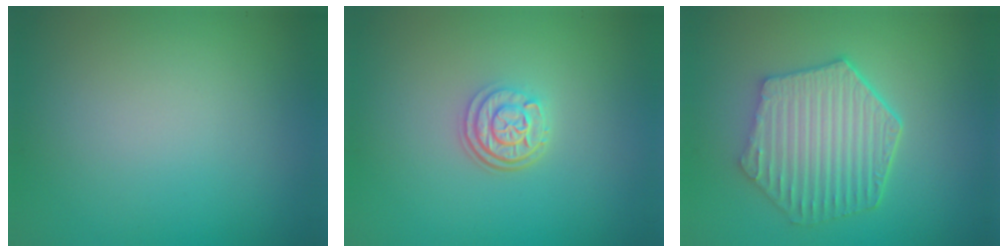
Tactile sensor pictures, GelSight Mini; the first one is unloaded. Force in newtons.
{"total": 3.0, "press": 2.5, "slide": 1.8}
{"total": 6.4, "press": 4.8, "slide": 4.2}